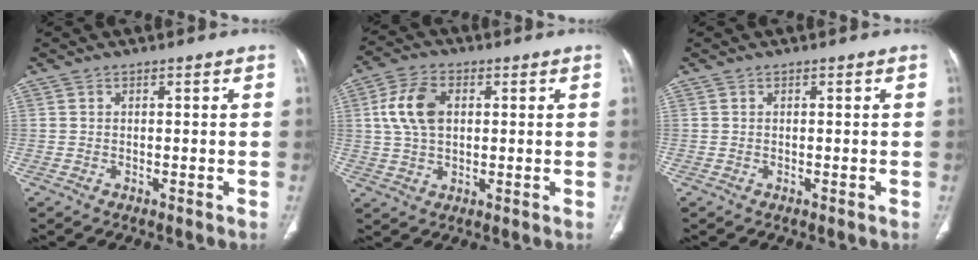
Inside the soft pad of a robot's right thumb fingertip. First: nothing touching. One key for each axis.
{"total": 9.1, "fx": 1.8, "fy": 5.8, "fz": 6.8, "tx": -0.133, "ty": 0.009, "tz": 0.034}
{"total": 0.0}